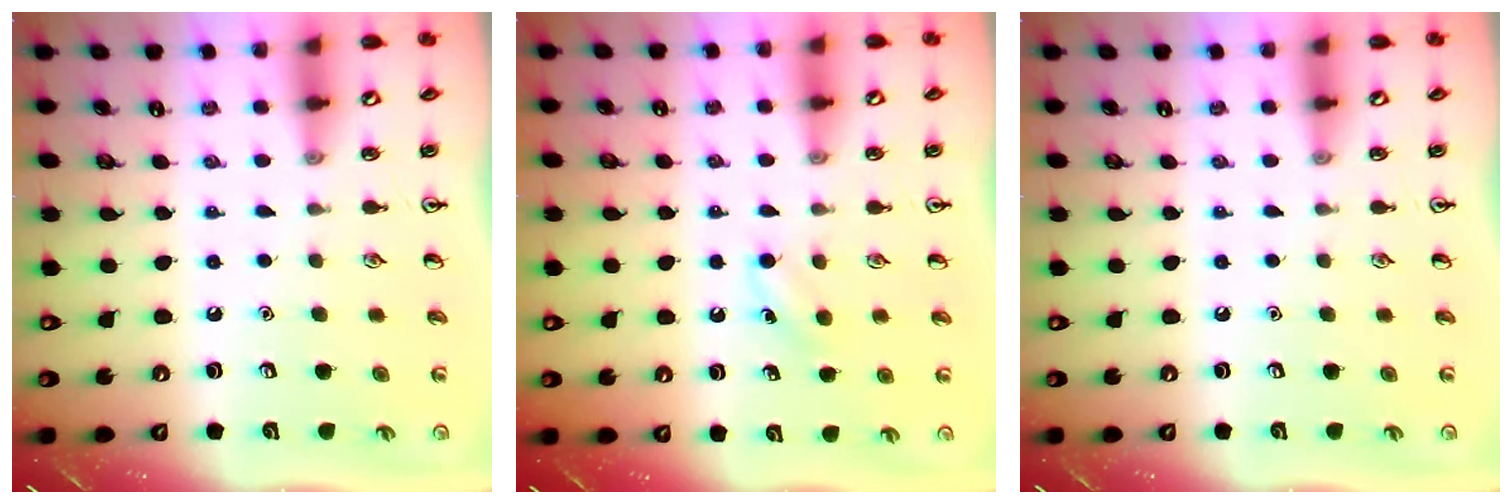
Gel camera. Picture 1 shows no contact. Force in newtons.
{"total": 4.3, "press": 4.0, "slide": 1.4}
{"total": 0.0}